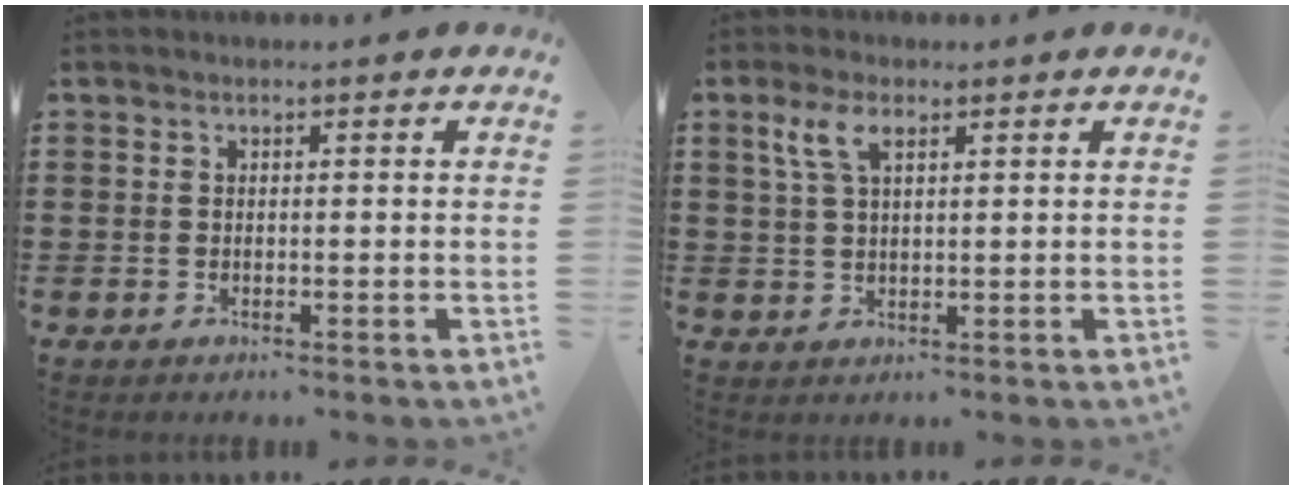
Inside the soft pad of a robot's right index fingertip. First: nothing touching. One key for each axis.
{"total": 4.0, "fx": 2.0, "fy": 1.5, "fz": 3.2, "tx": -0.070, "ty": 0.008, "tz": 0.034}